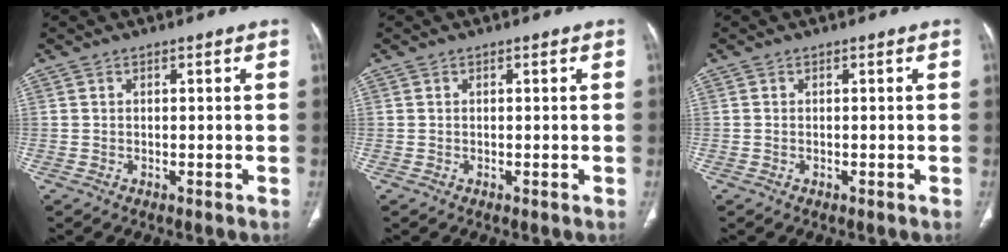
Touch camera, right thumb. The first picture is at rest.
{"total": 0.0}
{"total": 0.0}